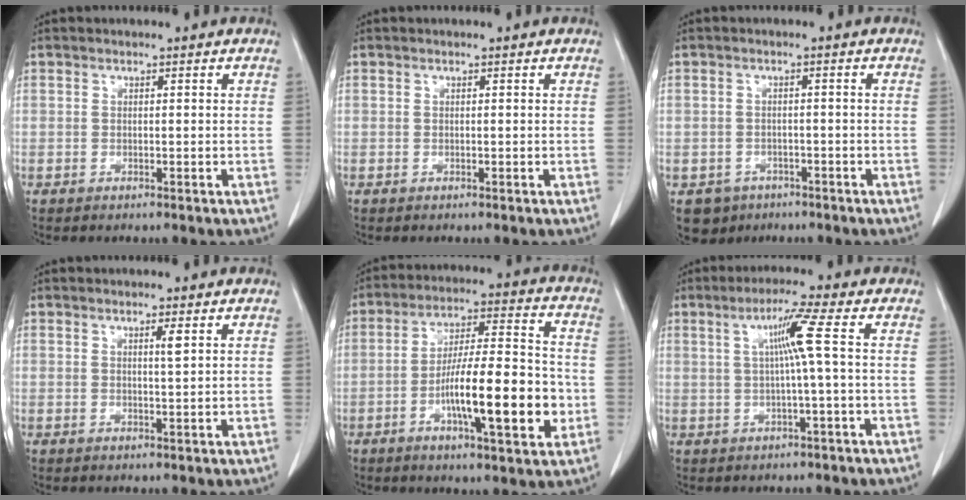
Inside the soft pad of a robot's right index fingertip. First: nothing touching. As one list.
[{"total": 0.0}, {"total": 4.2, "force": [-2.5, 3.3, 0.5], "torque": [-0.005, 0.007, -0.033]}, {"total": 1.4, "force": [0.6, -0.1, 1.3], "torque": [-0.024, -0.003, 0.011]}, {"total": 15.3, "force": [-3.9, 2.7, 14.5], "torque": [-0.239, 0.008, -0.061]}, {"total": 5.5, "force": [0.8, -1.4, 5.3], "torque": [-0.098, 0.010, 0.018]}]